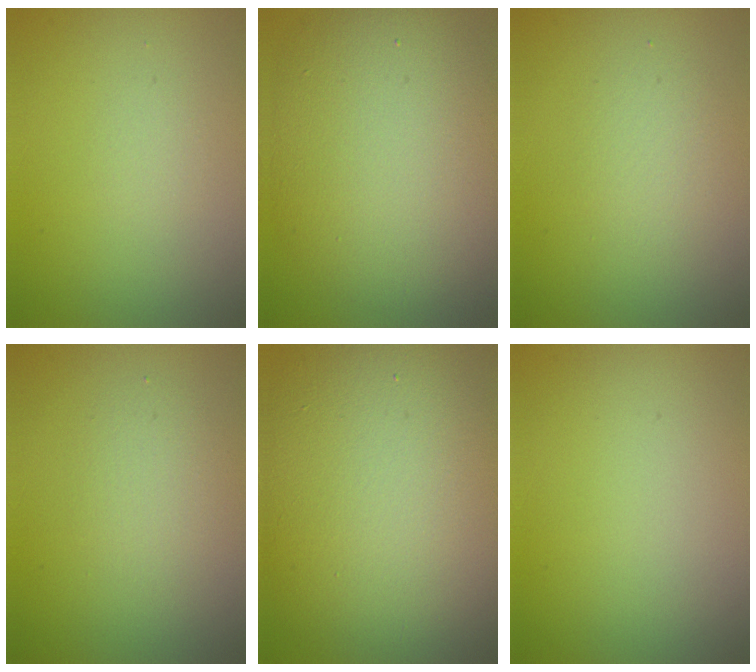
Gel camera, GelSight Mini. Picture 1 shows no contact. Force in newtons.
{"total": 11.0, "press": 11.0, "slide": 0.7}
{"total": 1.9, "press": 1.9, "slide": 0.1}
{"total": 1.9, "press": 1.9, "slide": 0.0}
{"total": 15.6, "press": 15.6, "slide": 1.5}
{"total": 0.0}